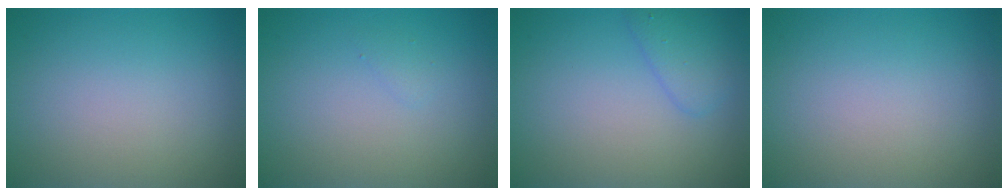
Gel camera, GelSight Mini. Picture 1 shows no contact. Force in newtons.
{"total": 0.5, "press": 0.5, "slide": 0.1}
{"total": 2.2, "press": 2.2, "slide": 0.1}
{"total": 0.0}